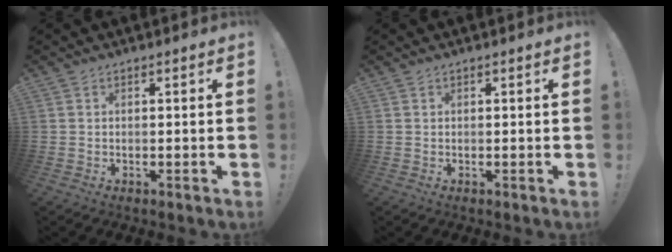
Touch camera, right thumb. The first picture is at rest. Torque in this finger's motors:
{"motor_torque": [0.05, 0.00, -0.14, 0.13, 0.00]}